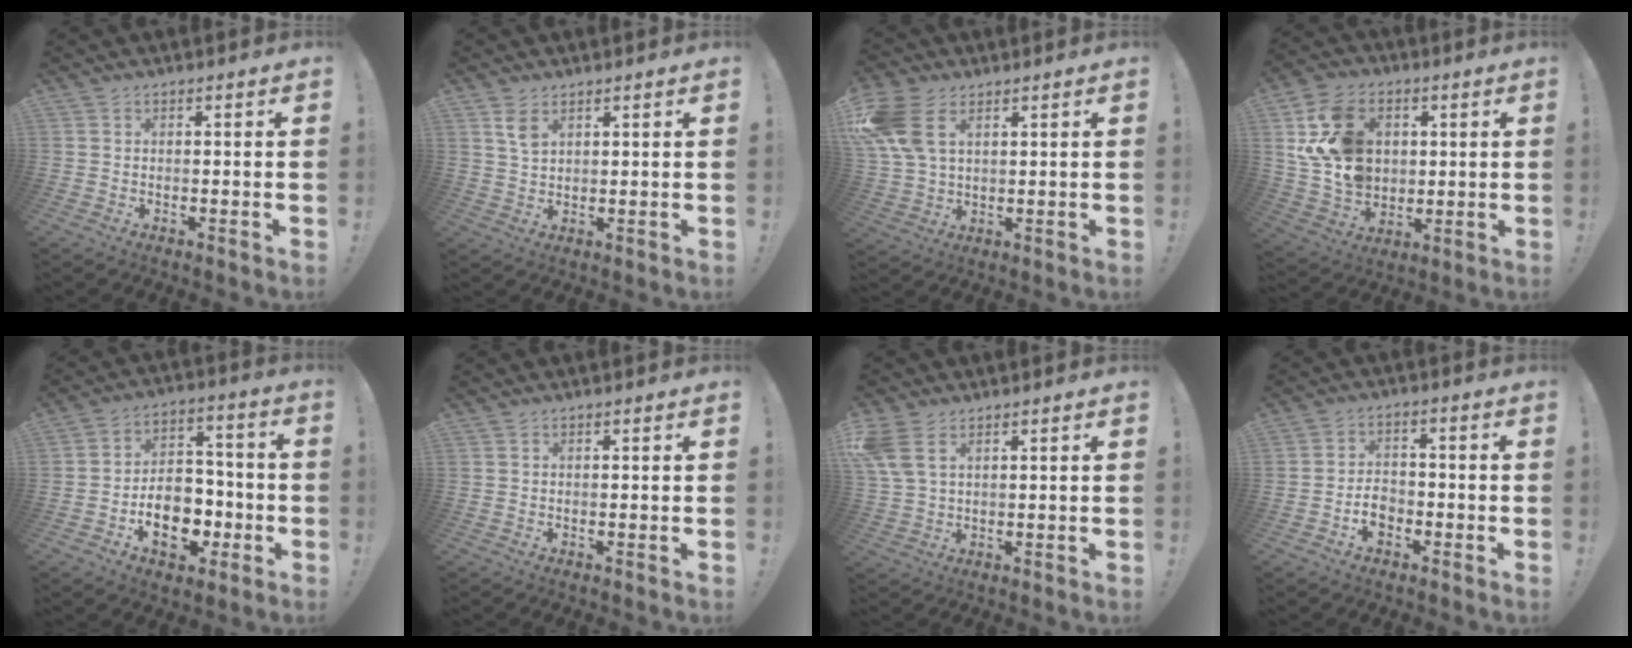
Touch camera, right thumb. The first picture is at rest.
{"total": 4.2, "force": [2.4, 2.1, 2.8], "torque": [-0.040, -0.014, 0.040]}
{"total": 12.6, "force": [5.0, 7.9, 8.5], "torque": [-0.178, -0.010, 0.098]}
{"total": 18.5, "force": [4.4, 14.3, 10.8], "torque": [-0.203, -0.012, 0.090]}
{"total": 14.7, "force": [-5.8, 10.0, 9.0], "torque": [-0.136, 0.043, -0.089]}
{"total": 0.0}
{"total": 7.2, "force": [3.5, 3.9, 4.9], "torque": [-0.108, -0.010, 0.071]}
{"total": 5.6, "force": [-2.8, 3.7, 3.1], "torque": [-0.050, 0.011, -0.049]}